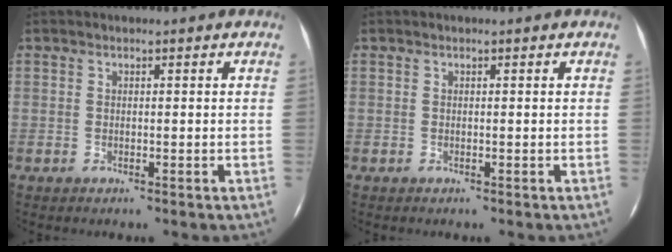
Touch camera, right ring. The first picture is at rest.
{"total": 0.0}